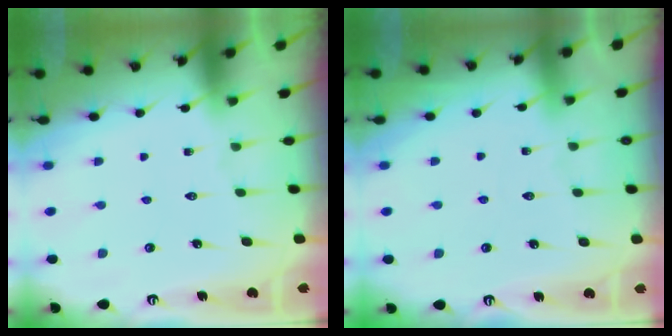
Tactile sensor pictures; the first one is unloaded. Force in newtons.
{"total": 2.6, "press": 2.6, "slide": 0.3}